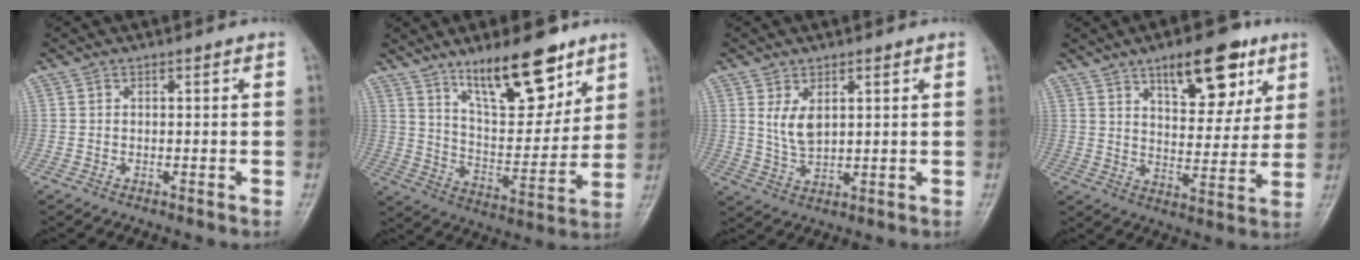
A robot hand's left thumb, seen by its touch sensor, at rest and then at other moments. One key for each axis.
{"total": 17.2, "fx": 11.2, "fy": 6.3, "fz": 11.4, "tx": -0.137, "ty": -0.070, "tz": 0.195}
{"total": 4.9, "fx": 1.8, "fy": 2.7, "fz": 3.6, "tx": -0.059, "ty": -0.015, "tz": 0.041}
{"total": 14.5, "fx": 7.9, "fy": 6.4, "fz": 10.2, "tx": -0.107, "ty": -0.035, "tz": 0.120}